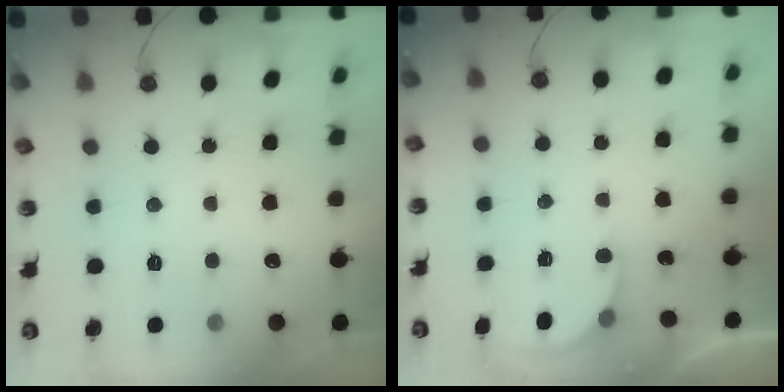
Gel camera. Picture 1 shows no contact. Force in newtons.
{"total": 2.9, "press": 2.9, "slide": 0.3}